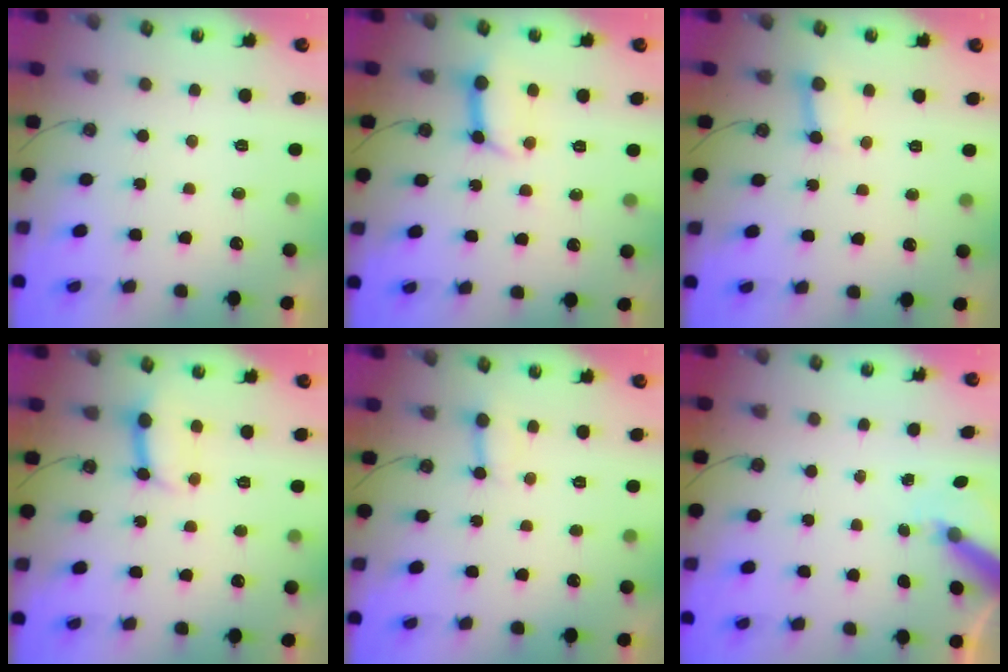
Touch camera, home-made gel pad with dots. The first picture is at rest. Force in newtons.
{"total": 9.6, "press": 9.5, "slide": 1.3}
{"total": 5.0, "press": 5.0, "slide": 0.5}
{"total": 9.6, "press": 9.6, "slide": 0.8}
{"total": 2.7, "press": 2.6, "slide": 0.6}
{"total": 6.4, "press": 6.4, "slide": 0.3}